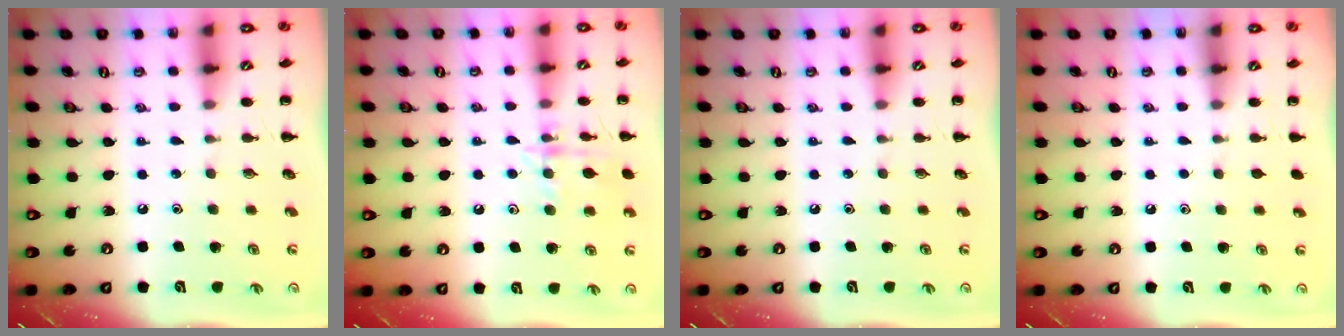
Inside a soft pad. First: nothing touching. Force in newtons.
{"total": 11.2, "press": 11.2, "slide": 0.6}
{"total": 0.0}
{"total": 1.1, "press": 1.1, "slide": 0.2}